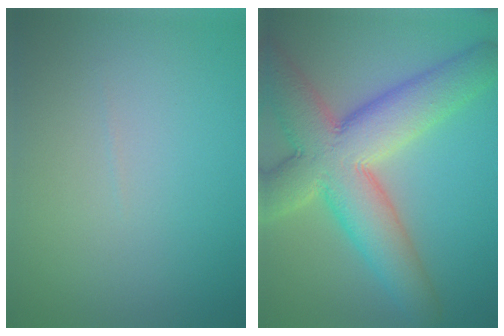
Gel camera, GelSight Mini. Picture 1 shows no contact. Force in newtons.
{"total": 10.7, "press": 10.7, "slide": 0.8}